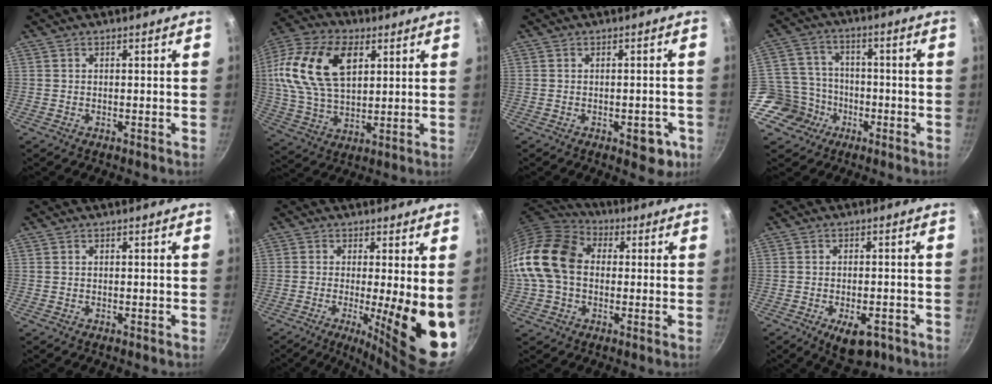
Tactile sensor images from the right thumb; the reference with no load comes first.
{"total": 22.2, "force": [6.6, 13.9, 16.0], "torque": [-0.312, 0.006, 0.116]}
{"total": 5.6, "force": [-2.2, 3.0, 4.3], "torque": [-0.028, 0.014, -0.022]}
{"total": 10.6, "force": [-4.6, 9.2, 2.4], "torque": [-0.018, 0.046, -0.088]}
{"total": 0.0}
{"total": 14.7, "force": [-2.0, 3.1, 14.3], "torque": [-0.182, -0.027, -0.022]}
{"total": 17.5, "force": [0.6, 13.1, 11.6], "torque": [-0.209, 0.036, -0.003]}
{"total": 7.2, "force": [-3.5, 3.5, 5.2], "torque": [-0.058, 0.015, -0.041]}